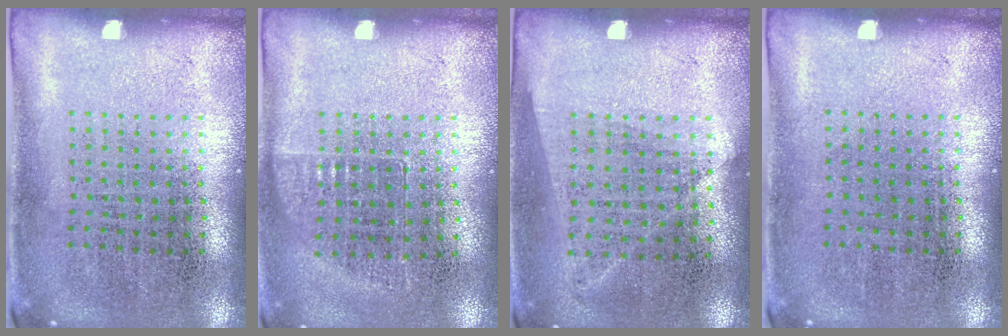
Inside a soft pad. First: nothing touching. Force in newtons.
{"total": 0.6, "press": 0.6, "slide": 0.2}
{"total": 1.1, "press": 1.0, "slide": 0.5}
{"total": 0.0}